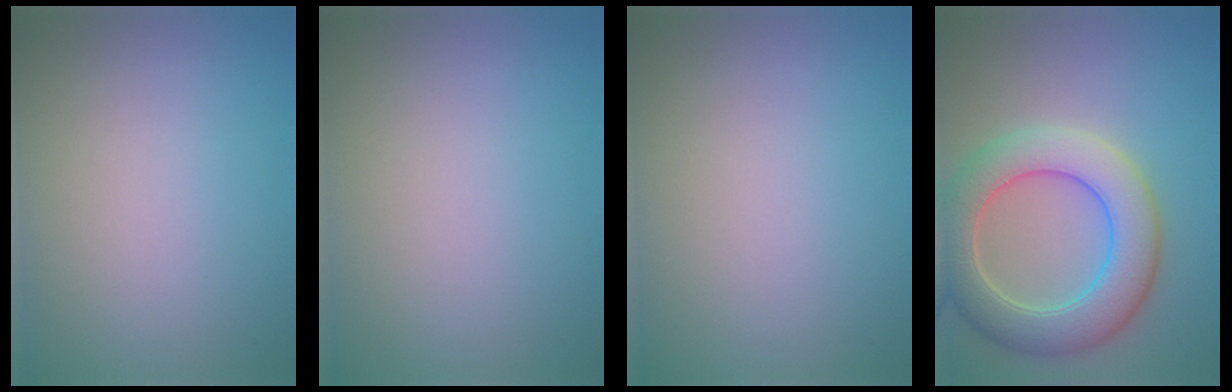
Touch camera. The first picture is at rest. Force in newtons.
{"total": 0.0}
{"total": 0.0}
{"total": 7.5, "press": 7.5, "slide": 0.5}